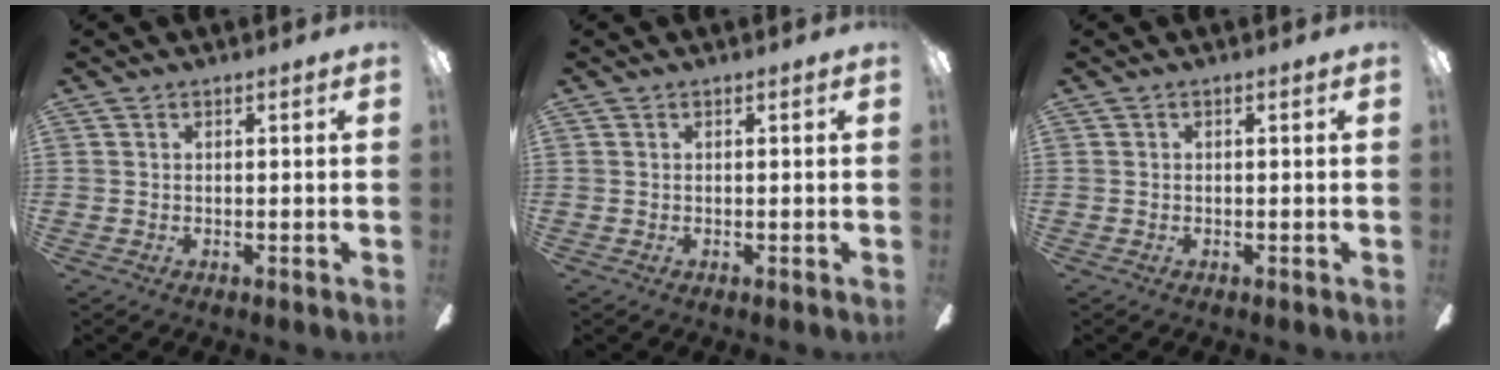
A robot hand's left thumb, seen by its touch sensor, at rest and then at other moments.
{"total": 0.0}
{"total": 0.0}